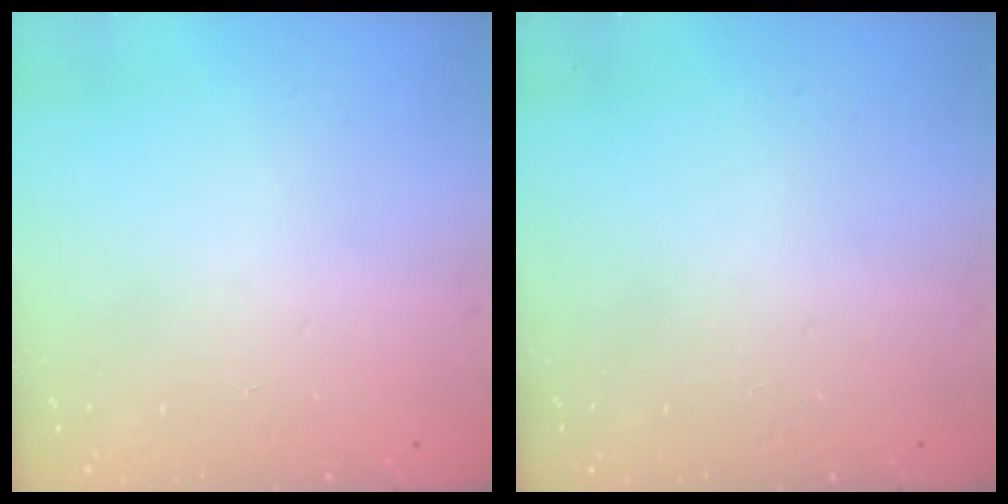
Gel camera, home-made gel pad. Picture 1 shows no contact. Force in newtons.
{"total": 0.0}